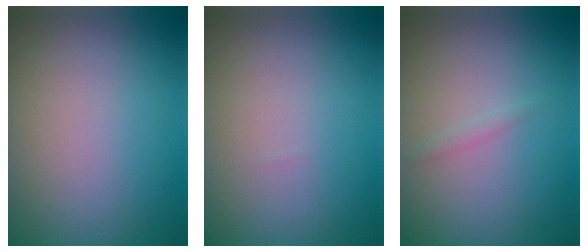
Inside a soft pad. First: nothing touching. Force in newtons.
{"total": 0.0}
{"total": 0.5, "press": 0.5, "slide": 0.1}